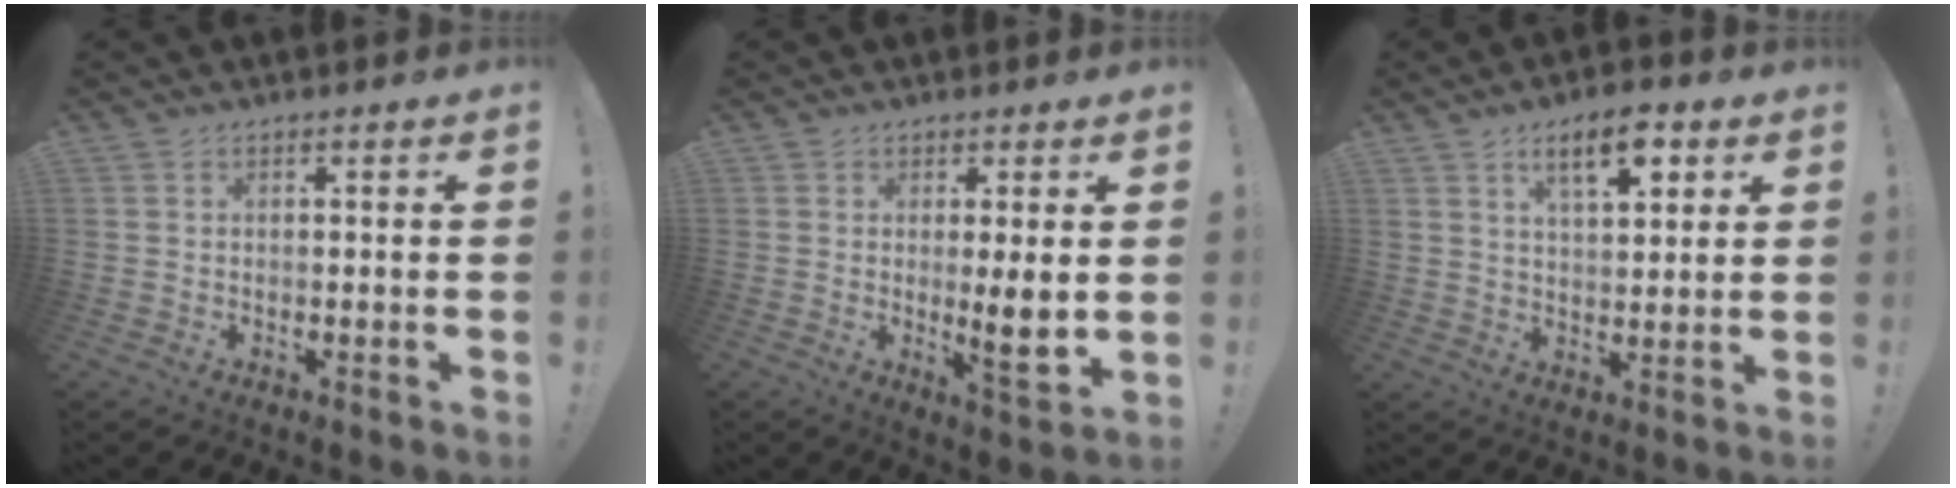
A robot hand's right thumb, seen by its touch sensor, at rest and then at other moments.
{"total": 7.7, "force": [0.4, 0.8, 7.6], "torque": [-0.105, -0.018, 0.006]}
{"total": 9.6, "force": [5.0, 3.7, 7.3], "torque": [-0.113, -0.013, 0.085]}